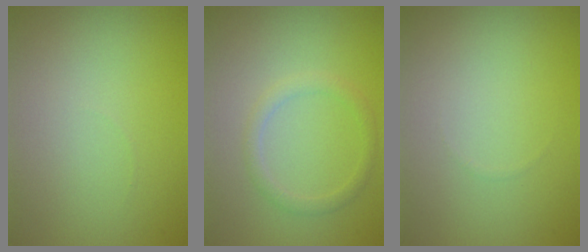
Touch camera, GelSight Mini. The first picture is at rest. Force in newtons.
{"total": 1.6, "press": 1.6, "slide": 0.1}
{"total": 0.0}